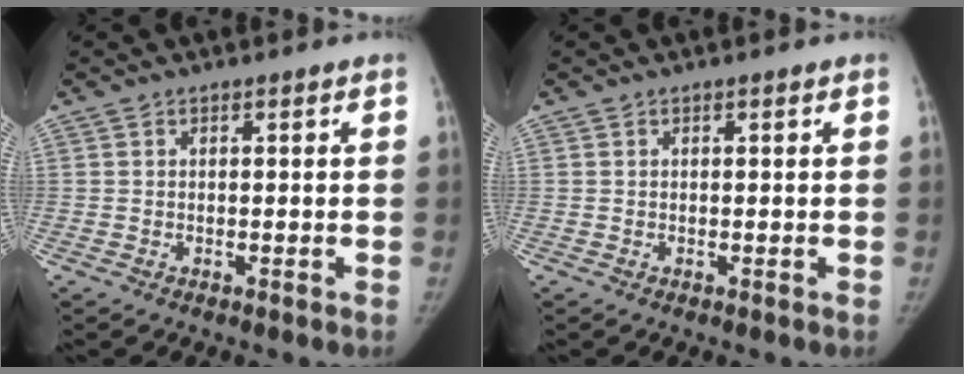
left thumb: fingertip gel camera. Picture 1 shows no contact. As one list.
[{"total": 0.0}]